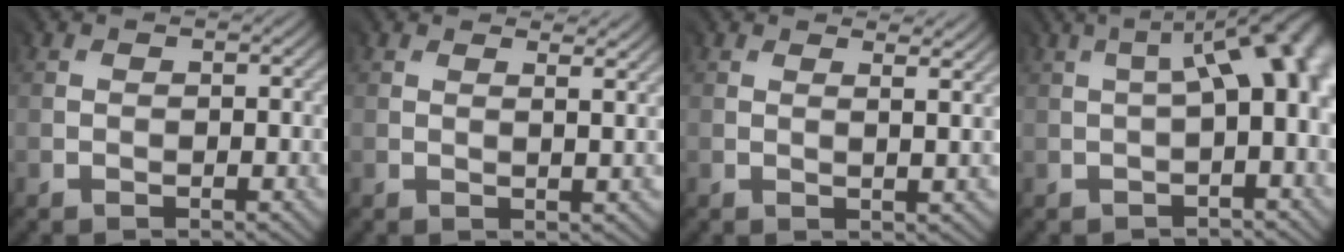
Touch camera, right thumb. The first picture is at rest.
{"total": 2.5, "force": [2.1, 0.0, 1.4], "torque": [-0.027, 0.000, 0.031]}
{"total": 2.8, "force": [2.2, 0.1, 1.7], "torque": [-0.028, 0.001, 0.032]}
{"total": 8.1, "force": [0.1, 2.7, 7.7], "torque": [-0.072, 0.024, -0.003]}